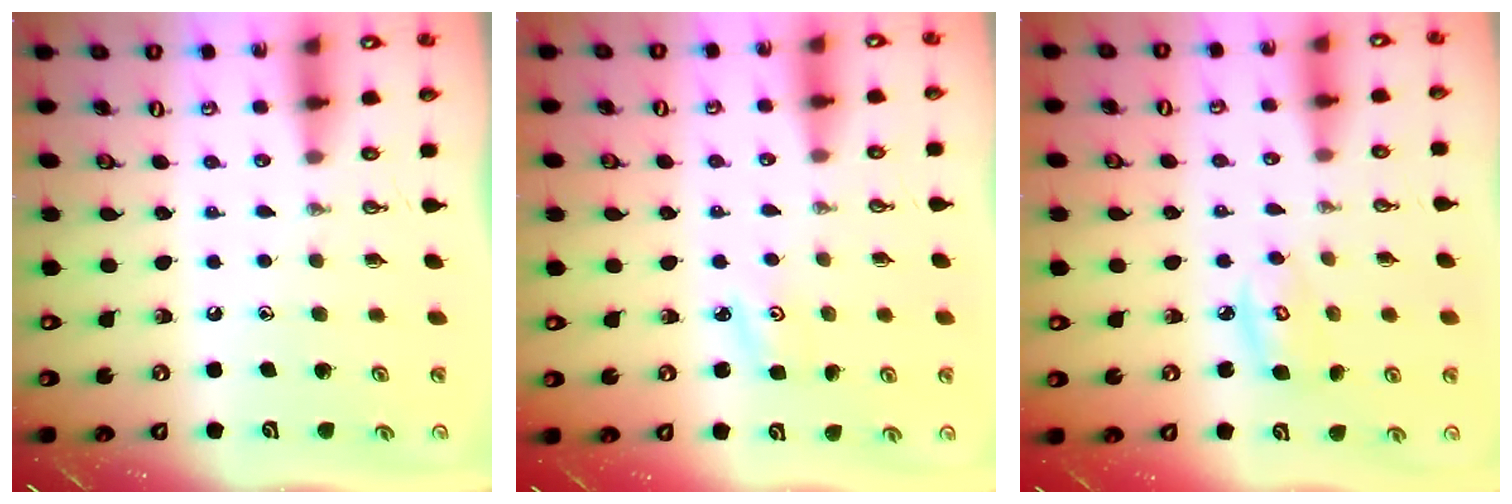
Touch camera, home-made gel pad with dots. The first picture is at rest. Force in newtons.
{"total": 2.6, "press": 2.6, "slide": 0.4}
{"total": 4.3, "press": 4.3, "slide": 0.2}